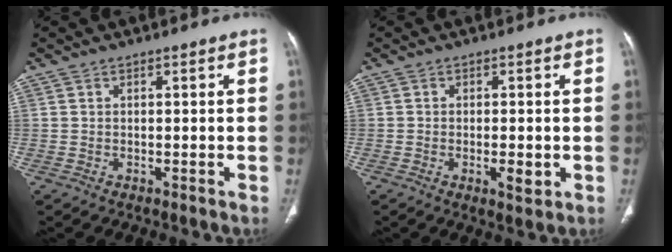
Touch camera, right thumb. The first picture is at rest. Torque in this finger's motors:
{"motor_torque": [-0.27, 0.15, 0.03, 0.49, 0.01]}